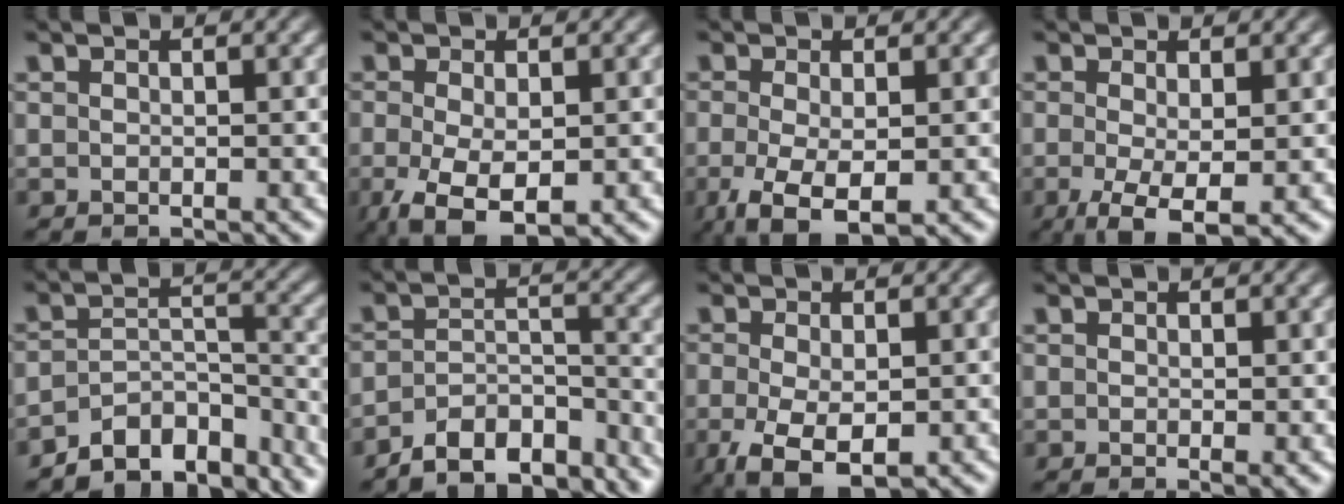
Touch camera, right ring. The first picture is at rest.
{"total": 7.8, "force": [-4.2, 4.2, 5.0], "torque": [-0.125, -0.066, -0.036]}
{"total": 7.1, "force": [-3.9, 3.4, 4.9], "torque": [-0.120, -0.060, -0.032]}
{"total": 5.2, "force": [-3.0, 2.0, 3.8], "torque": [-0.087, -0.049, -0.026]}
{"total": 10.5, "force": [-8.4, 4.6, 4.5], "torque": [-0.069, -0.037, -0.118]}
{"total": 9.4, "force": [-8.1, 3.5, 3.4], "torque": [-0.051, -0.032, -0.119]}
{"total": 7.6, "force": [-4.1, 4.1, 4.9], "torque": [-0.120, -0.064, -0.034]}
{"total": 0.7, "force": [0.1, 0.0, 0.7], "torque": [-0.005, -0.004, 0.003]}